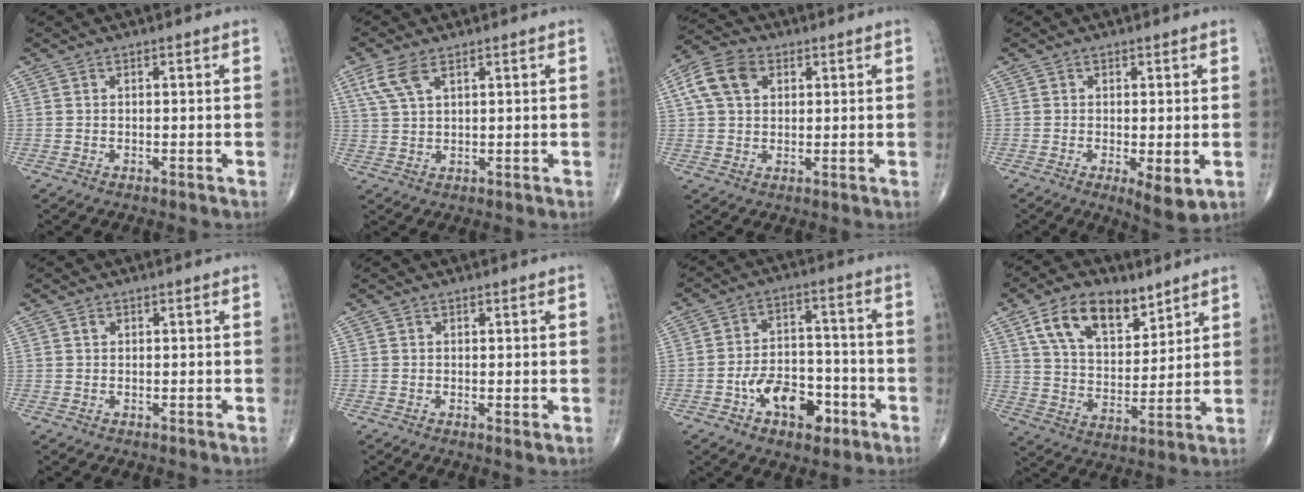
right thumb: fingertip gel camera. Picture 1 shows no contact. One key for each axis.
{"total": 5.4, "fx": 2.8, "fy": 2.3, "fz": 4.0, "tx": -0.096, "ty": 0.003, "tz": 0.063}
{"total": 8.4, "fx": 2.7, "fy": 5.9, "fz": 5.4, "tx": -0.102, "ty": 0.013, "tz": 0.044}
{"total": 5.4, "fx": -1.3, "fy": 1.8, "fz": 4.9, "tx": -0.079, "ty": -0.018, "tz": -0.018}
{"total": 0.8, "fx": 0.4, "fy": 0.6, "fz": 0.4, "tx": -0.004, "ty": 0.001, "tz": 0.007}
{"total": 1.0, "fx": 0.1, "fy": 0.3, "fz": 1.0, "tx": -0.019, "ty": -0.007, "tz": 0.000}
{"total": 11.6, "fx": -5.0, "fy": 6.9, "fz": 7.8, "tx": -0.095, "ty": 0.041, "tz": -0.077}
{"total": 14.8, "fx": 8.4, "fy": 8.1, "fz": 9.0, "tx": -0.125, "ty": -0.038, "tz": 0.156}